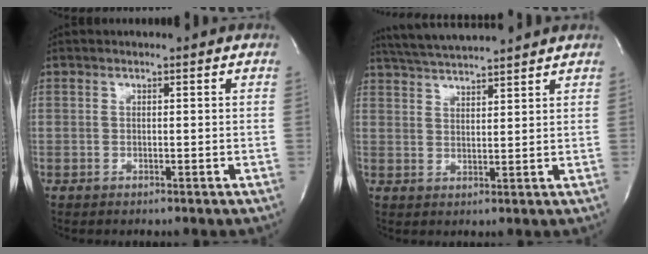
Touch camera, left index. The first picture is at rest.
{"total": 9.2, "force": [8.5, -0.5, 3.3], "torque": [-0.066, 0.023, 0.139]}